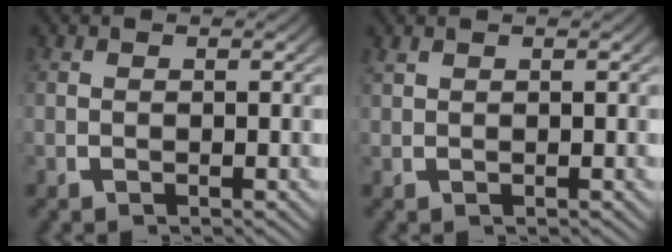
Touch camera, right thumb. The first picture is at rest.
{"total": 0.6, "force": [0.6, 0.0, 0.1], "torque": [-0.005, 0.002, 0.016]}